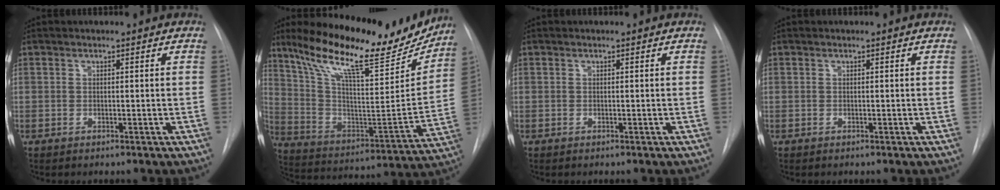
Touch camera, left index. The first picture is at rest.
{"total": 24.7, "force": [20.2, 5.3, 13.2], "torque": [-0.226, -0.022, 0.310]}
{"total": 0.0}
{"total": 0.0}